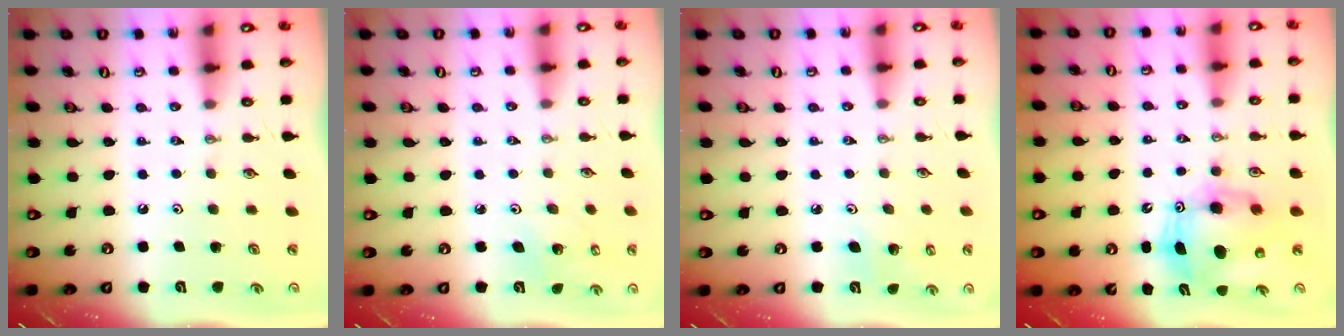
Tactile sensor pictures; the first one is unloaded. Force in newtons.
{"total": 3.3, "press": 3.3, "slide": 0.2}
{"total": 3.4, "press": 2.9, "slide": 1.7}
{"total": 10.1, "press": 9.9, "slide": 1.8}